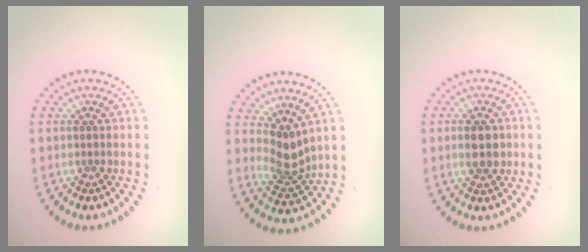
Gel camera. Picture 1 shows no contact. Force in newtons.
{"total": 2.9, "press": 2.0, "slide": 2.0}
{"total": 2.8, "press": 2.8, "slide": 0.2}